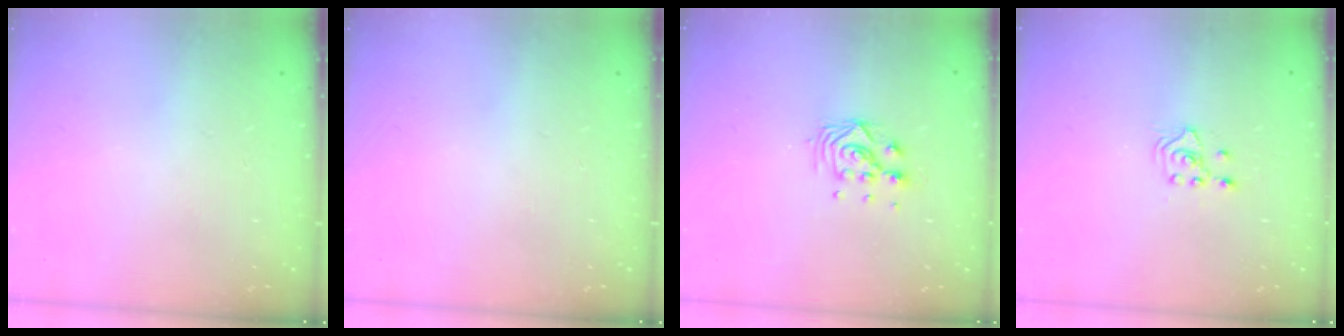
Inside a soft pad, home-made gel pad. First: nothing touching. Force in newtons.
{"total": 0.0}
{"total": 6.1, "press": 6.1, "slide": 0.3}
{"total": 2.5, "press": 2.4, "slide": 0.9}